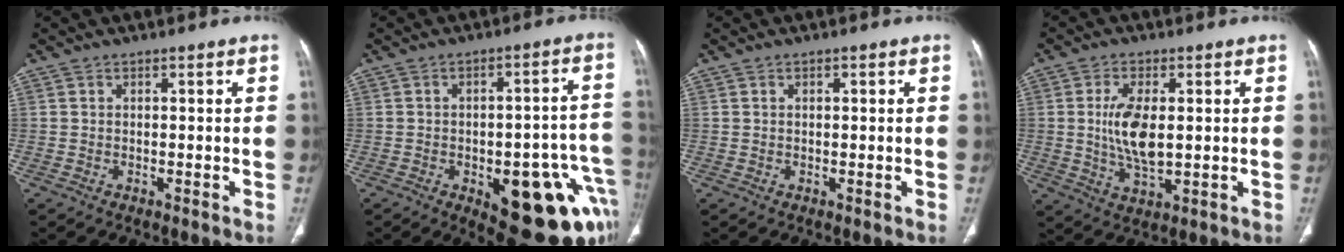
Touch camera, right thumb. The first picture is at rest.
{"total": 21.3, "force": [-8.0, 8.9, 17.6], "torque": [-0.148, 0.034, -0.084]}
{"total": 0.9, "force": [0.4, 0.4, 0.7], "torque": [-0.014, 0.005, 0.007]}
{"total": 9.0, "force": [0.8, 4.2, 7.9], "torque": [-0.156, -0.012, 0.021]}